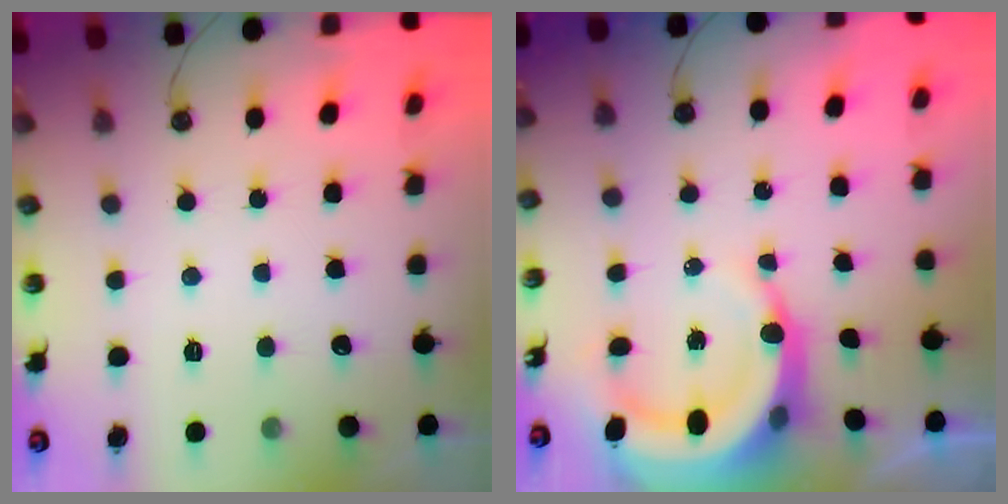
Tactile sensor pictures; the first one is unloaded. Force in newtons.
{"total": 10.0, "press": 9.7, "slide": 2.0}